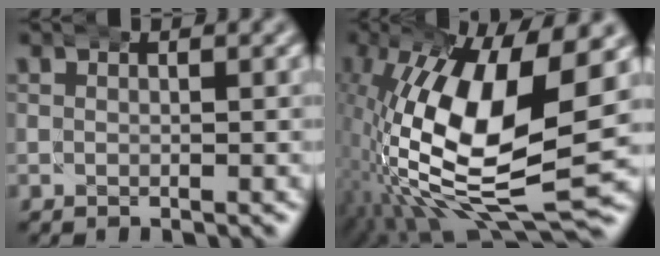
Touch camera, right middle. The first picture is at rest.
{"total": 17.4, "force": [-0.6, 8.0, 15.4], "torque": [-0.292, -0.029, 0.015]}